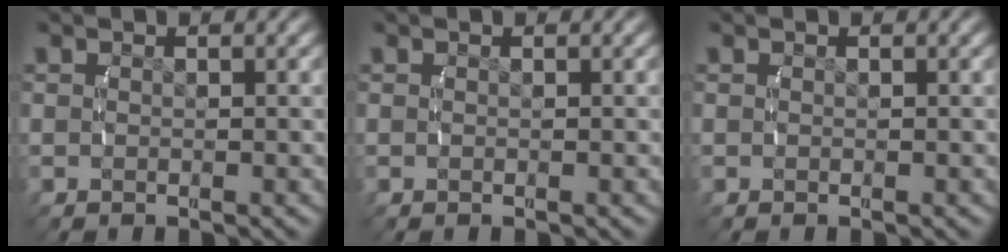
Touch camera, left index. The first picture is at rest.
{"total": 0.0}
{"total": 0.0}